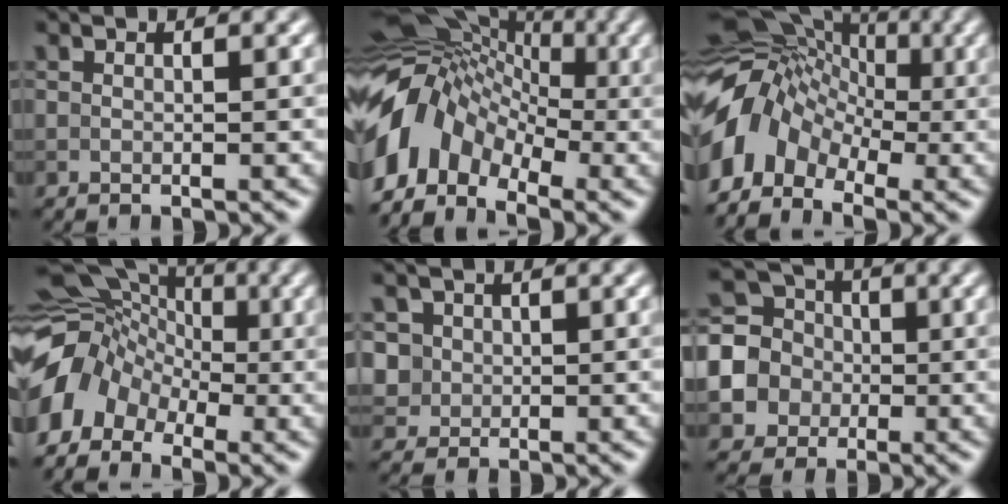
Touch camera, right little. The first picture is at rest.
{"total": 10.2, "force": [-3.2, 7.5, 6.2], "torque": [-0.123, 0.006, -0.078]}
{"total": 8.6, "force": [-2.7, 6.4, 5.1], "torque": [-0.093, 0.004, -0.066]}
{"total": 7.2, "force": [-2.8, 5.4, 3.7], "torque": [-0.064, 0.006, -0.069]}
{"total": 3.9, "force": [1.3, 3.4, 1.2], "torque": [-0.018, 0.014, 0.019]}
{"total": 7.2, "force": [-0.9, 6.6, 2.7], "torque": [-0.071, 0.009, -0.044]}